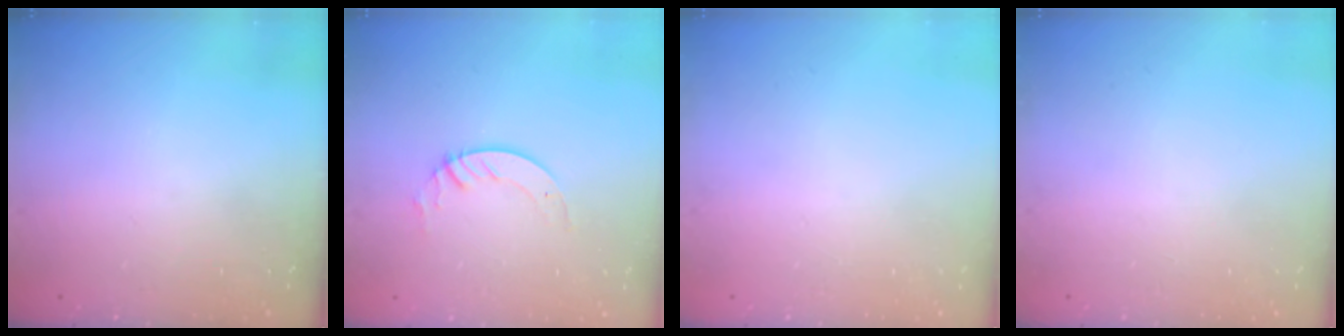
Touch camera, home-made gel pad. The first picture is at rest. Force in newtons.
{"total": 3.1, "press": 3.1, "slide": 0.2}
{"total": 0.0}
{"total": 0.0}